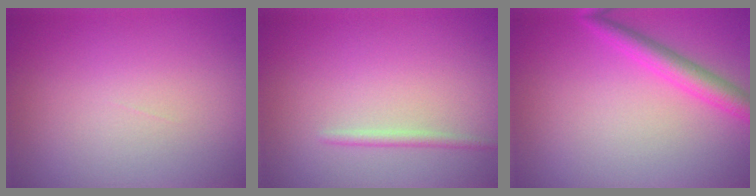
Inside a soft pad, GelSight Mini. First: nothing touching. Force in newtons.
{"total": 1.0, "press": 1.0, "slide": 0.0}
{"total": 2.8, "press": 2.8, "slide": 0.2}